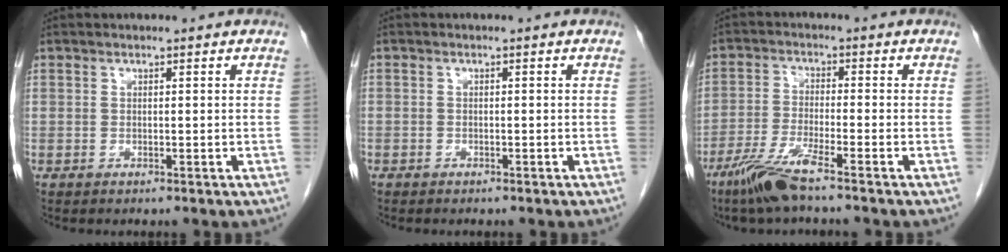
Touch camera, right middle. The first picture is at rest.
{"total": 0.7, "force": [-0.5, 0.5, 0.0], "torque": [-0.009, 0.002, -0.010]}
{"total": 6.8, "force": [-4.9, -0.1, 4.8], "torque": [-0.103, -0.021, -0.103]}